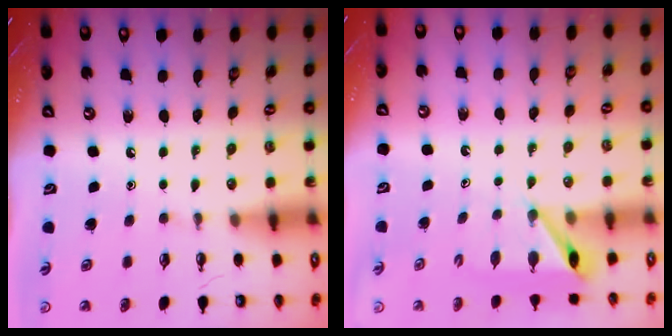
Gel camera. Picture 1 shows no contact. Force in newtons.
{"total": 6.7, "press": 6.7, "slide": 0.4}